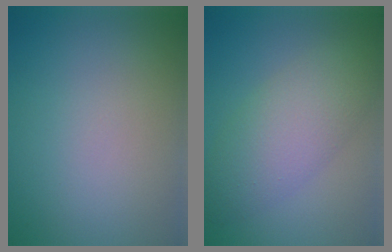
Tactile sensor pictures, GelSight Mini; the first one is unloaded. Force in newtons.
{"total": 5.5, "press": 5.5, "slide": 0.3}